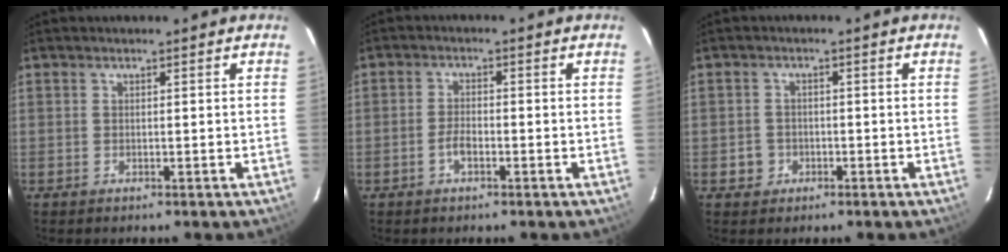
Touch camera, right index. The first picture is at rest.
{"total": 2.7, "force": [-1.4, 1.1, 2.1], "torque": [-0.047, 0.005, -0.028]}
{"total": 2.9, "force": [-1.0, 2.6, 0.5], "torque": [-0.013, 0.006, -0.014]}